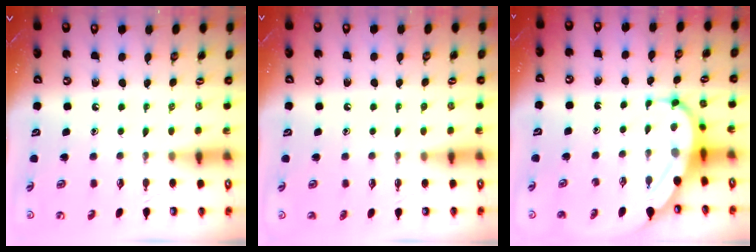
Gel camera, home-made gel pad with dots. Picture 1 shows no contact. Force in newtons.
{"total": 0.7, "press": 0.7, "slide": 0.0}
{"total": 6.7, "press": 6.6, "slide": 0.8}